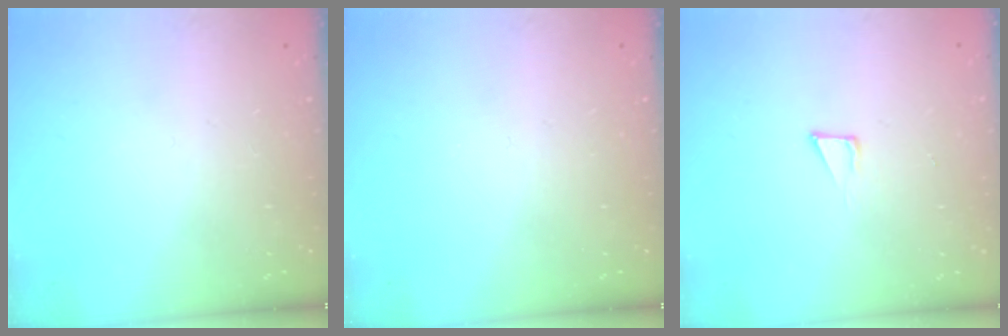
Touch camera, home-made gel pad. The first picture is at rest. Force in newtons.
{"total": 0.0}
{"total": 6.1, "press": 5.4, "slide": 2.8}